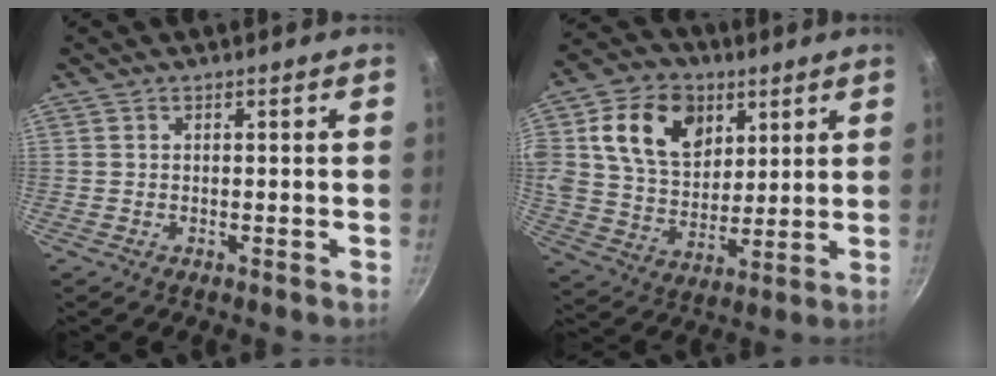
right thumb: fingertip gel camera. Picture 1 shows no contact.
{"total": 17.4, "force": [6.4, 12.6, 10.2], "torque": [-0.156, -0.014, 0.109]}